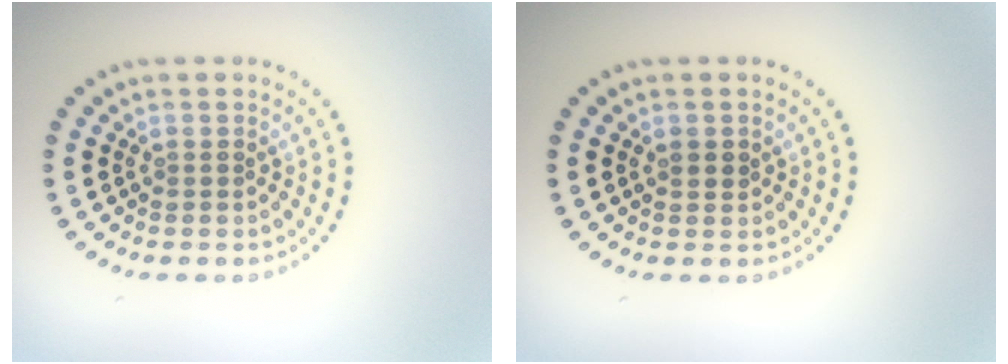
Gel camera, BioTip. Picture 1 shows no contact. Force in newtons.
{"total": 0.9, "press": 0.8, "slide": 0.3}